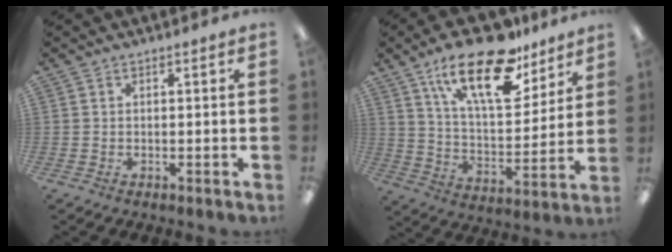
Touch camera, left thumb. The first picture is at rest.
{"total": 22.2, "force": [14.2, 9.2, 14.3], "torque": [-0.229, -0.074, 0.240]}